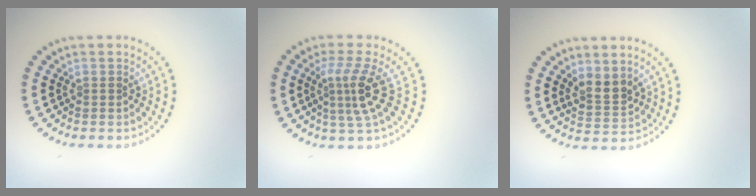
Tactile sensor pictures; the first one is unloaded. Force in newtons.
{"total": 3.6, "press": 2.5, "slide": 2.6}
{"total": 2.5, "press": 2.2, "slide": 1.2}